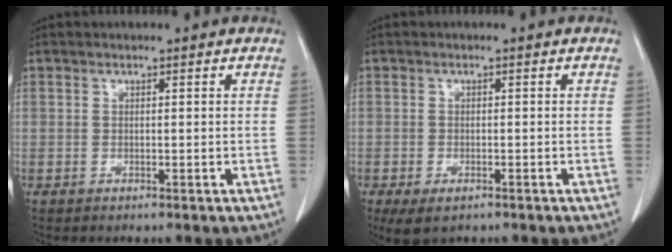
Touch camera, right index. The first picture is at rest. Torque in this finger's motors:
{"motor_torque": [0.31, -0.28, 0.06, 0.01]}